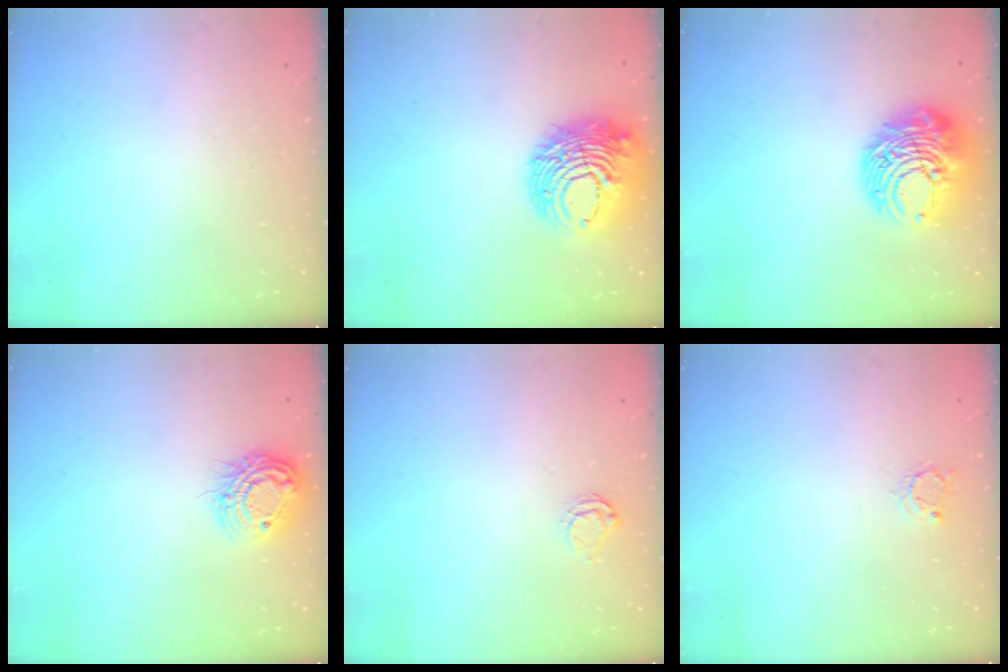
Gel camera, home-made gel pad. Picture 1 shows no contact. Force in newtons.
{"total": 14.6, "press": 14.4, "slide": 1.8}
{"total": 12.3, "press": 12.3, "slide": 1.3}
{"total": 12.2, "press": 12.2, "slide": 0.9}
{"total": 5.5, "press": 5.5, "slide": 0.4}
{"total": 2.8, "press": 2.8, "slide": 0.3}